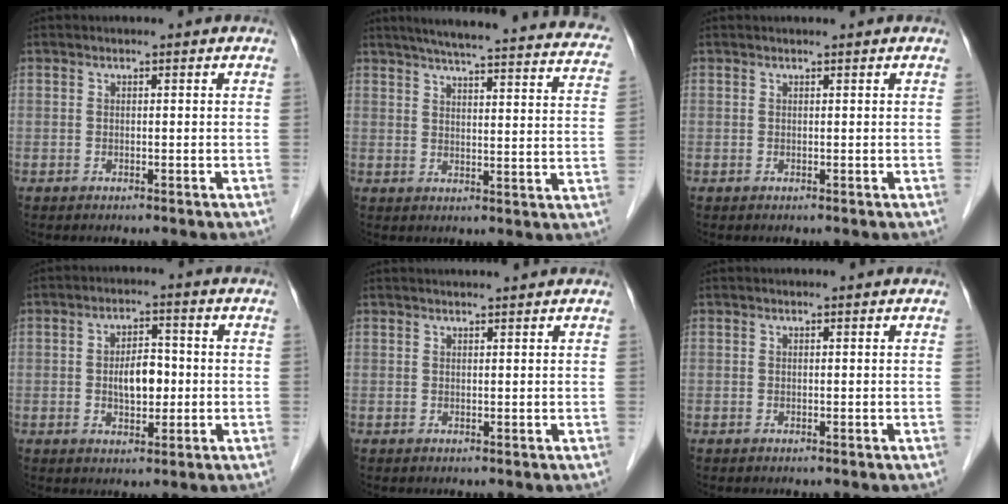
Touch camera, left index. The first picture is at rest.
{"total": 27.0, "force": [23.7, 2.9, 12.6], "torque": [-0.174, -0.022, 0.273]}
{"total": 0.9, "force": [0.8, 0.0, 0.3], "torque": [-0.004, 0.008, 0.015]}
{"total": 5.3, "force": [-0.4, 2.7, 4.6], "torque": [-0.080, 0.006, -0.005]}
{"total": 2.8, "force": [2.7, -0.4, 0.8], "torque": [-0.009, 0.017, 0.040]}
{"total": 0.0}